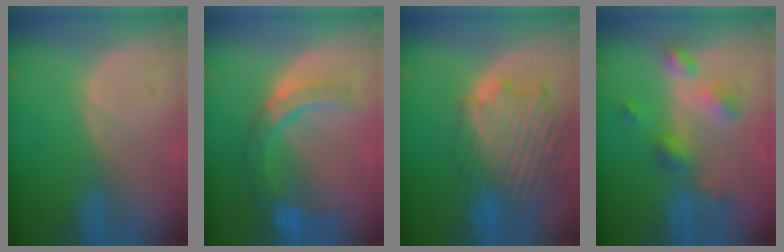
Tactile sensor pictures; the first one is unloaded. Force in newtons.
{"total": 9.0, "press": 7.7, "slide": 4.5}
{"total": 13.8, "press": 11.8, "slide": 7.2}
{"total": 6.2, "press": 5.5, "slide": 2.9}